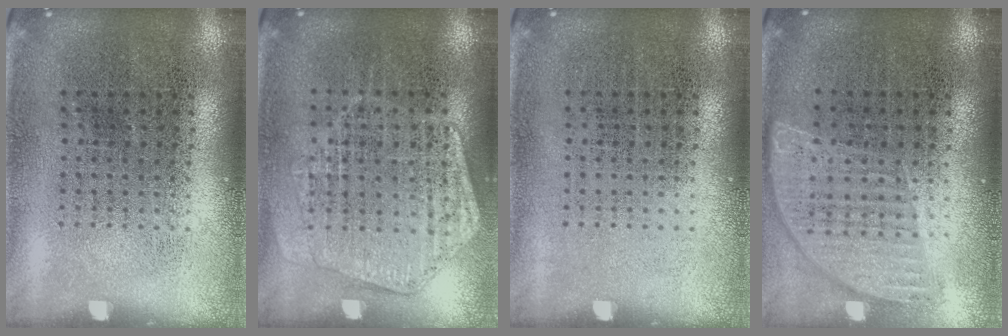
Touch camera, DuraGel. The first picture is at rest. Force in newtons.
{"total": 1.4, "press": 1.4, "slide": 0.4}
{"total": 0.0}
{"total": 0.9, "press": 0.9, "slide": 0.2}